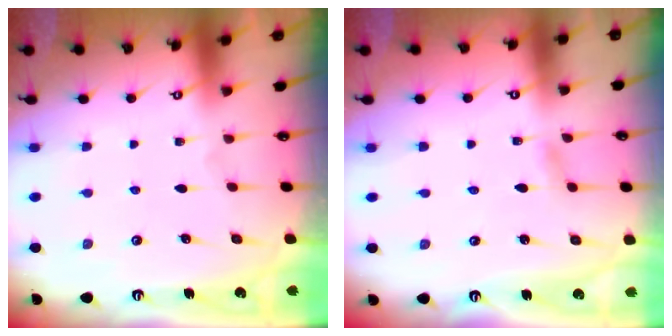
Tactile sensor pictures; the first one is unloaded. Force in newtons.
{"total": 2.4, "press": 2.4, "slide": 0.3}